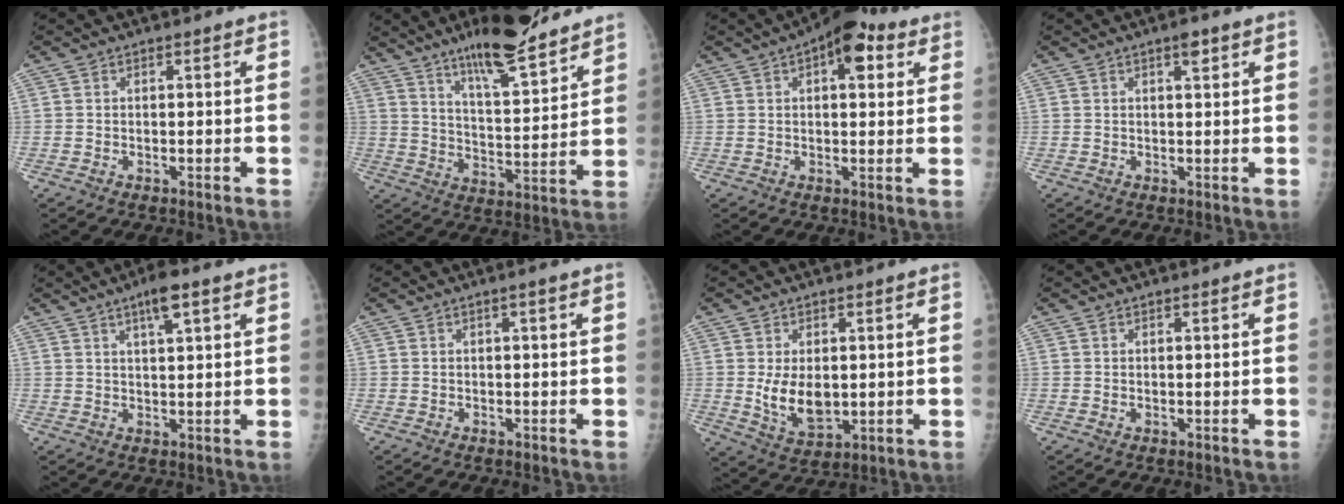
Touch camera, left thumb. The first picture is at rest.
{"total": 16.0, "force": [12.1, 3.5, 9.8], "torque": [-0.129, -0.078, 0.198]}
{"total": 9.5, "force": [4.2, 4.7, 7.2], "torque": [-0.070, 0.006, 0.050]}
{"total": 1.9, "force": [1.2, 0.7, 1.3], "torque": [-0.012, -0.005, 0.017]}
{"total": 5.1, "force": [2.9, 1.3, 3.9], "torque": [-0.059, -0.009, 0.046]}
{"total": 0.0}
{"total": 8.3, "force": [0.3, 5.4, 6.3], "torque": [-0.089, -0.018, 0.022]}
{"total": 0.6, "force": [0.2, 0.5, 0.3], "torque": [-0.003, -0.001, 0.001]}